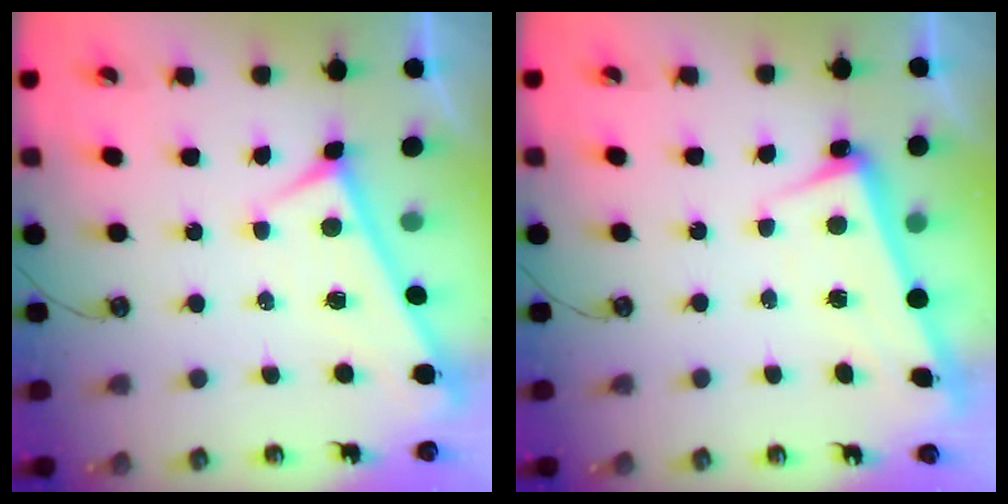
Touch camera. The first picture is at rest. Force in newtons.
{"total": 2.3, "press": 2.1, "slide": 0.9}